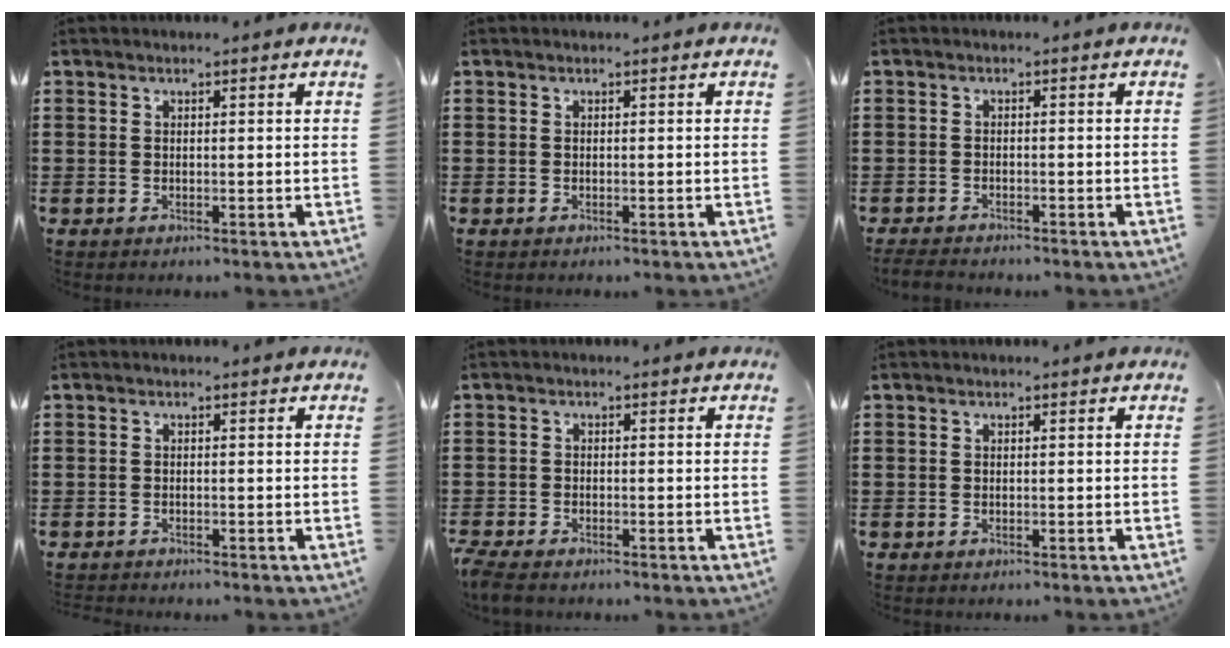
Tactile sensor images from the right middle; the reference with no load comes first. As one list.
[{"total": 0.0}, {"total": 1.7, "force": [-1.6, 0.2, 0.3], "torque": [-0.016, -0.004, -0.036]}, {"total": 0.8, "force": [-0.8, 0.1, 0.0], "torque": [-0.002, 0.001, -0.017]}, {"total": 2.0, "force": [-1.9, 0.4, 0.4], "torque": [-0.025, -0.002, -0.044]}, {"total": 0.0}]